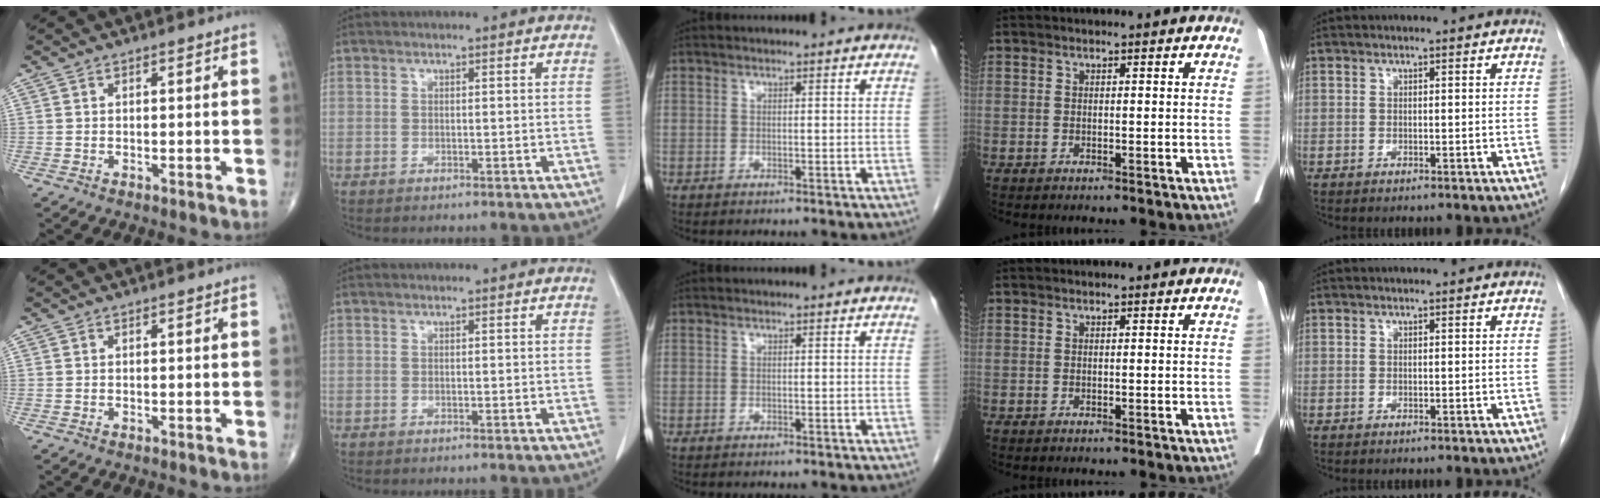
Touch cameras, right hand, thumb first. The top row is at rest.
{}